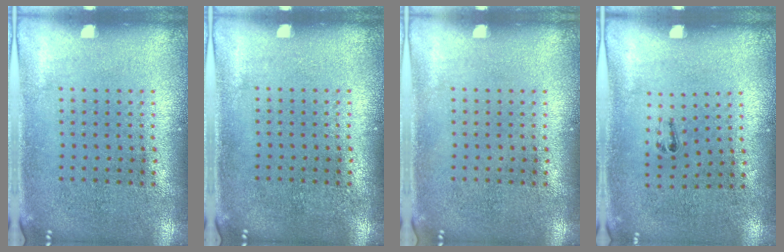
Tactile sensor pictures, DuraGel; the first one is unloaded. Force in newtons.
{"total": 0.0}
{"total": 0.0}
{"total": 0.6, "press": 0.2, "slide": 0.5}